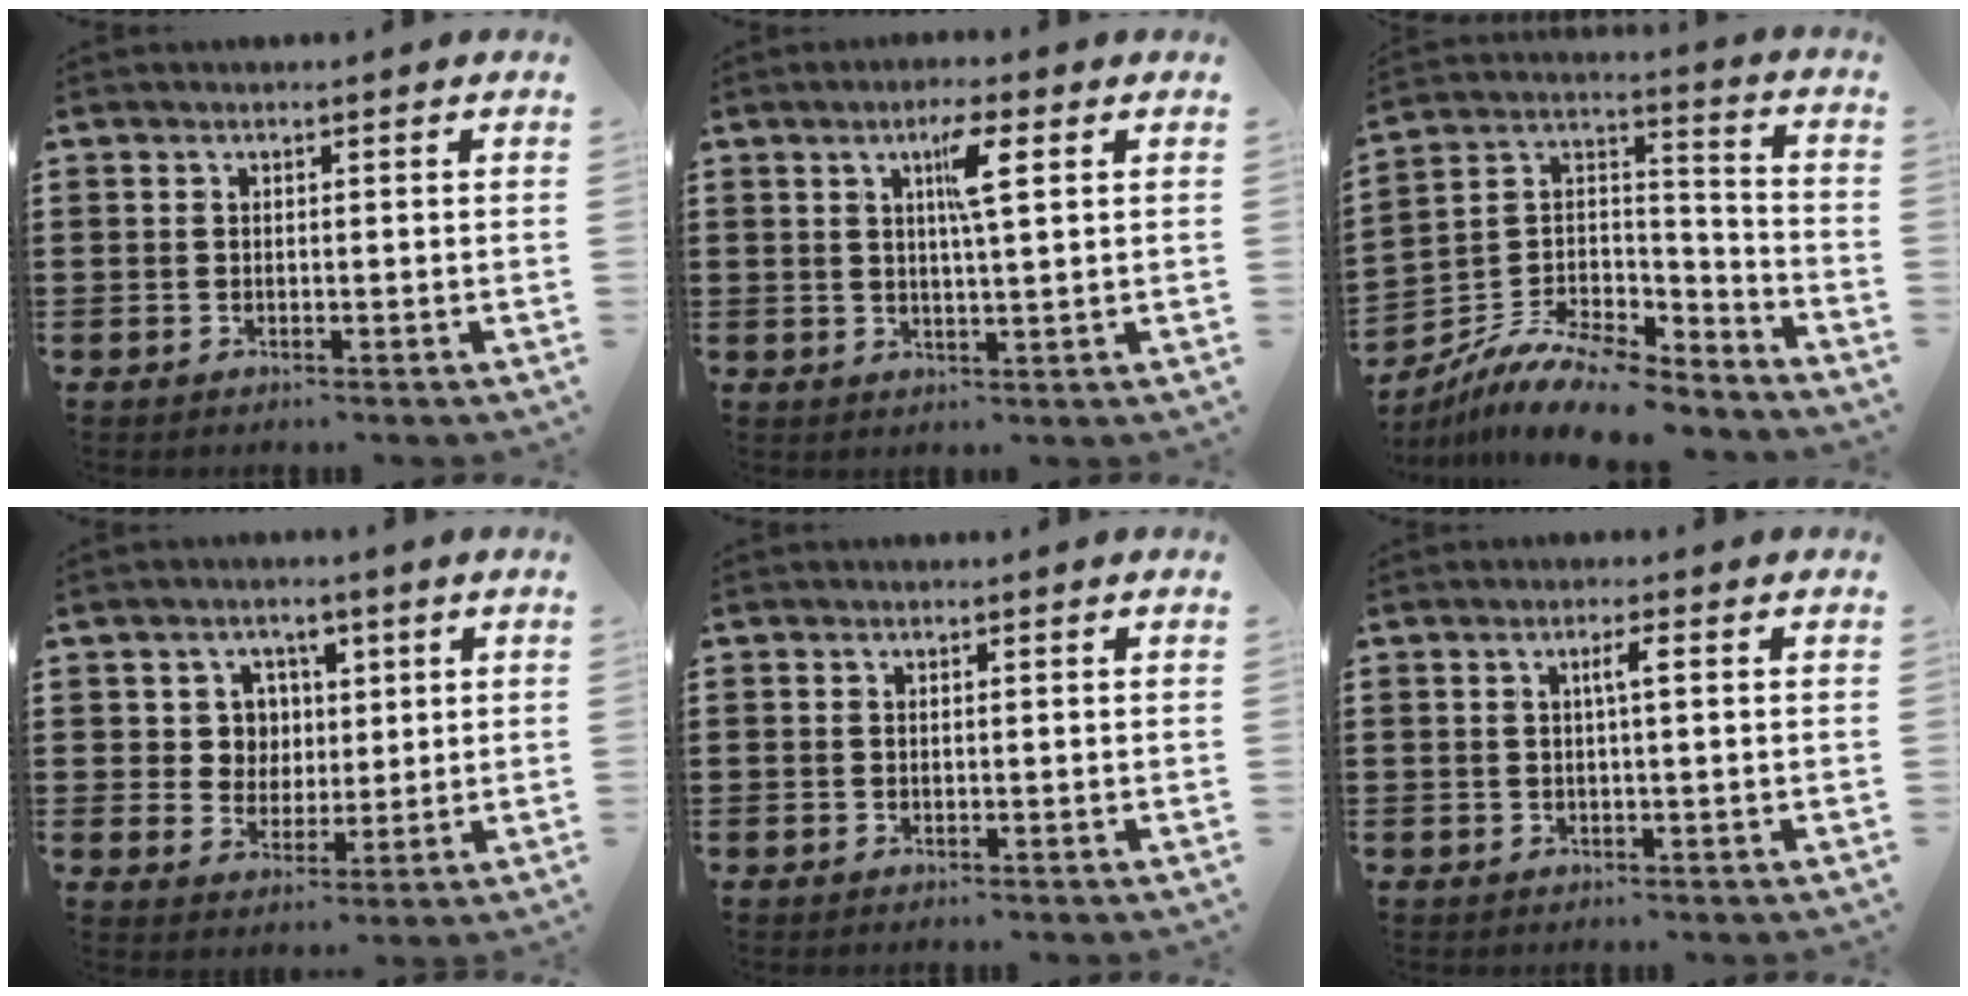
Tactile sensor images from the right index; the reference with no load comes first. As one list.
[{"total": 5.1, "force": [2.0, 0.4, 4.6], "torque": [-0.081, -0.002, 0.024]}, {"total": 10.6, "force": [-8.7, 3.5, 4.9], "torque": [-0.105, 0.018, -0.171]}, {"total": 5.1, "force": [1.6, 4.7, 1.2], "torque": [-0.048, 0.018, 0.028]}, {"total": 0.0}, {"total": 2.0, "force": [0.4, 0.1, 2.0], "torque": [-0.039, 0.003, 0.003]}]